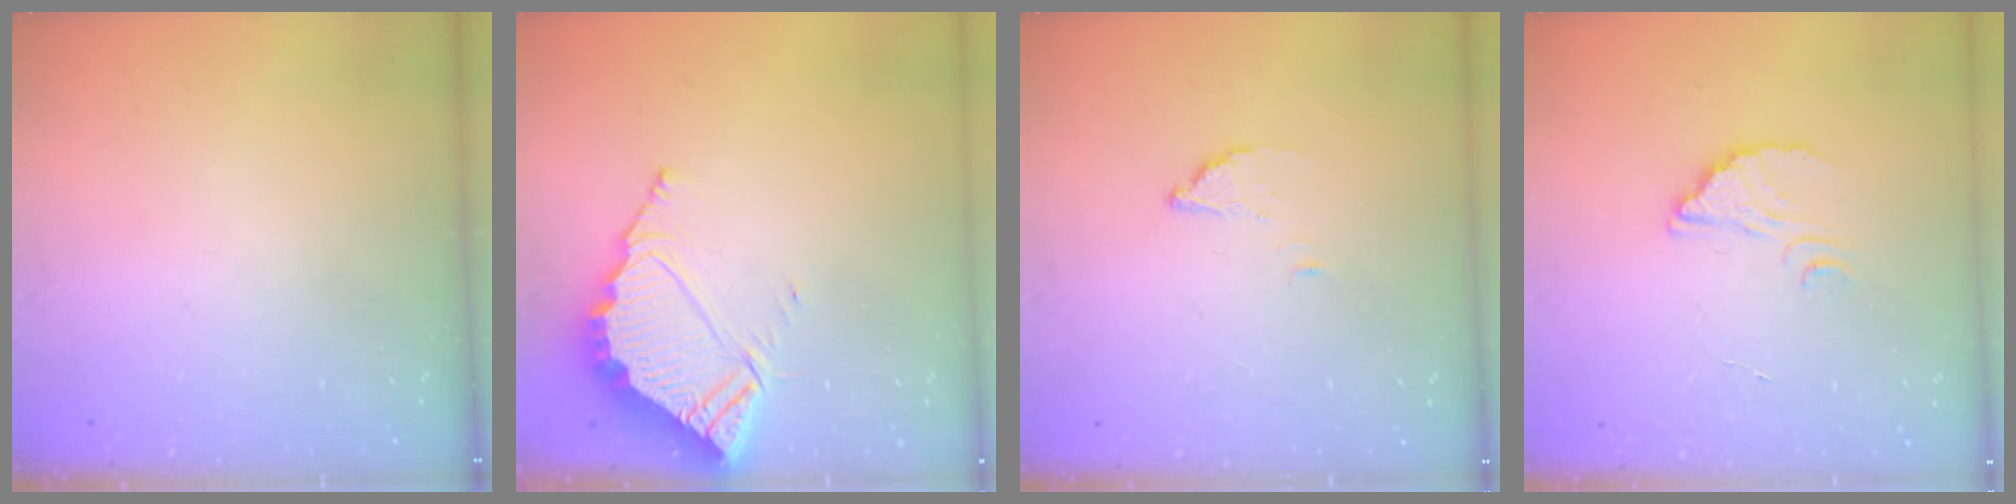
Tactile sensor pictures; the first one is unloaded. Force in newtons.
{"total": 6.6, "press": 6.6, "slide": 0.3}
{"total": 2.3, "press": 2.3, "slide": 0.1}
{"total": 2.6, "press": 2.6, "slide": 0.1}